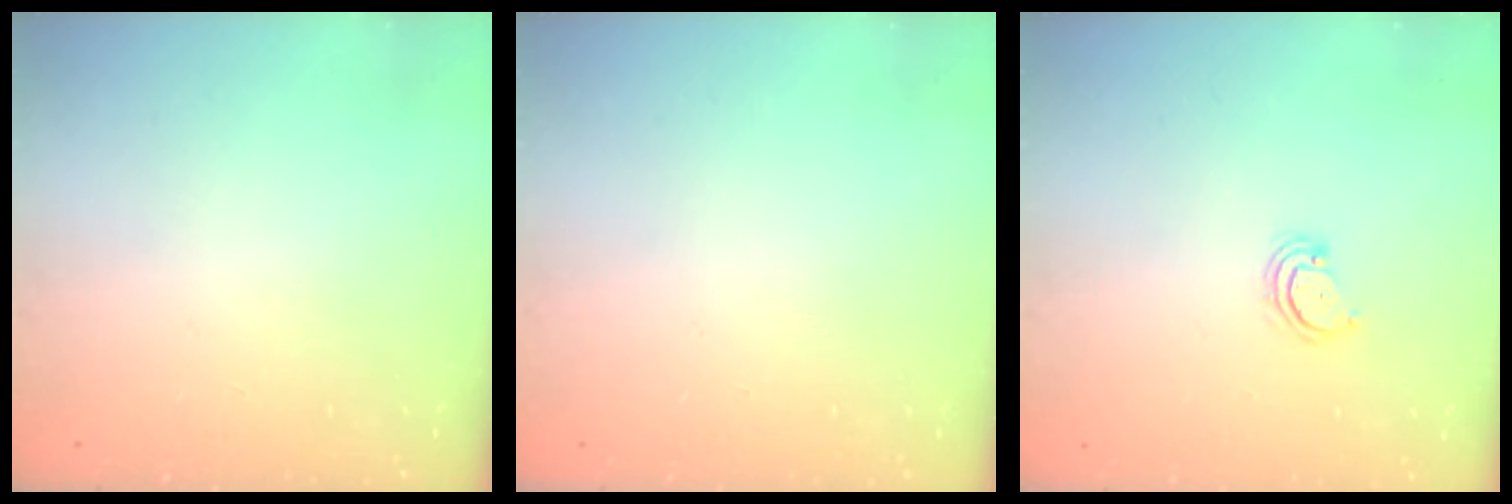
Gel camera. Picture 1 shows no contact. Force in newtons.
{"total": 0.0}
{"total": 3.1, "press": 3.1, "slide": 0.5}